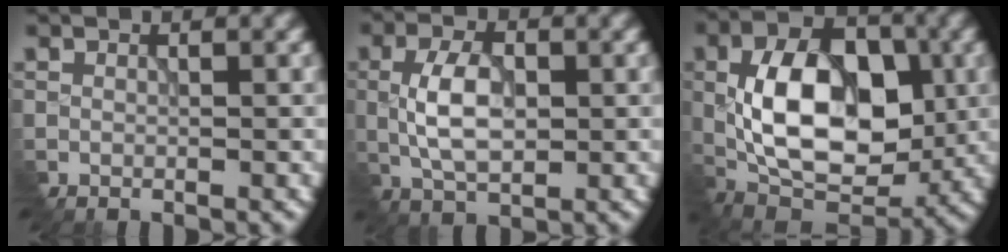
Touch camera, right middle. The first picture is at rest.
{"total": 4.8, "force": [-0.5, 2.5, 4.1], "torque": [-0.090, 0.003, -0.009]}
{"total": 10.6, "force": [-0.4, 6.2, 8.5], "torque": [-0.145, 0.006, -0.010]}